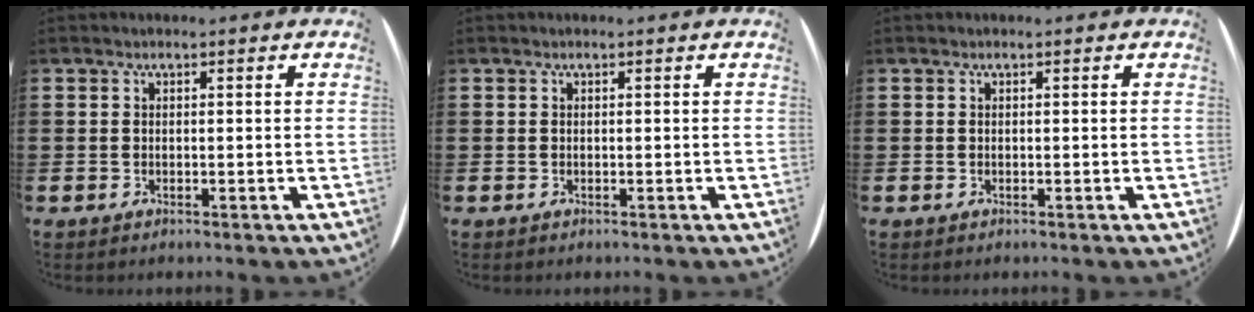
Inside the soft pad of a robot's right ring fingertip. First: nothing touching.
{"total": 0.0}
{"total": 0.0}